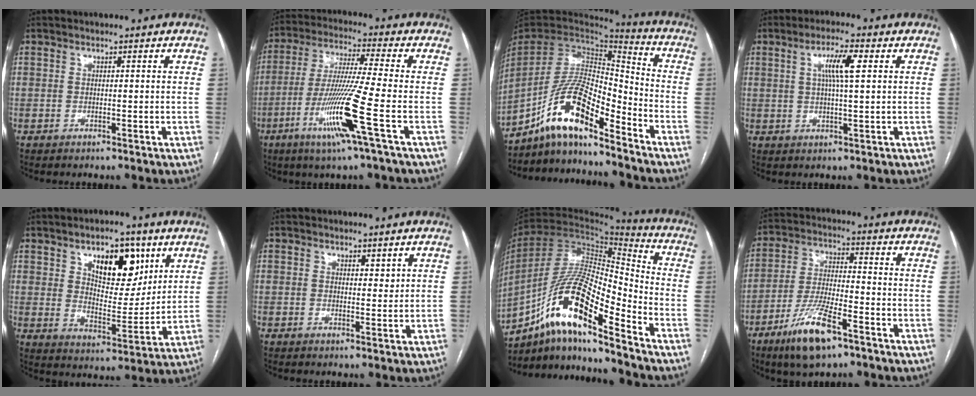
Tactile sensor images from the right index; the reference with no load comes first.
{"total": 12.7, "force": [-4.8, -1.8, 11.6], "torque": [-0.232, -0.023, -0.097]}
{"total": 13.6, "force": [-9.7, 2.9, 9.1], "torque": [-0.184, 0.023, -0.177]}
{"total": 5.7, "force": [1.6, 0.4, 5.4], "torque": [-0.101, 0.006, 0.029]}
{"total": 11.8, "force": [6.0, 5.5, 8.6], "torque": [-0.129, 0.004, 0.103]}
{"total": 1.5, "force": [1.1, 0.6, 0.8], "torque": [-0.010, -0.006, 0.017]}
{"total": 17.7, "force": [-11.0, 2.8, 13.6], "torque": [-0.265, 0.010, -0.193]}
{"total": 11.3, "force": [-6.8, 2.5, 8.6], "torque": [-0.174, -0.017, -0.123]}